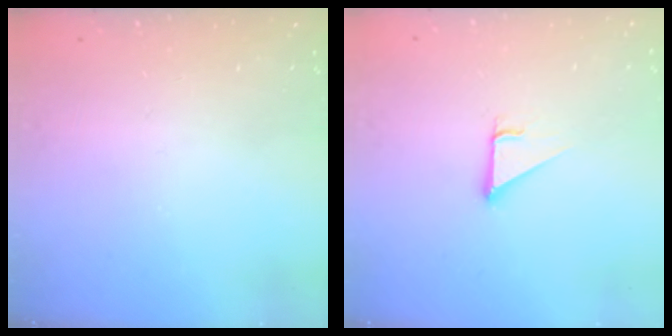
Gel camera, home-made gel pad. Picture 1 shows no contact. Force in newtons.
{"total": 2.9, "press": 2.8, "slide": 0.2}